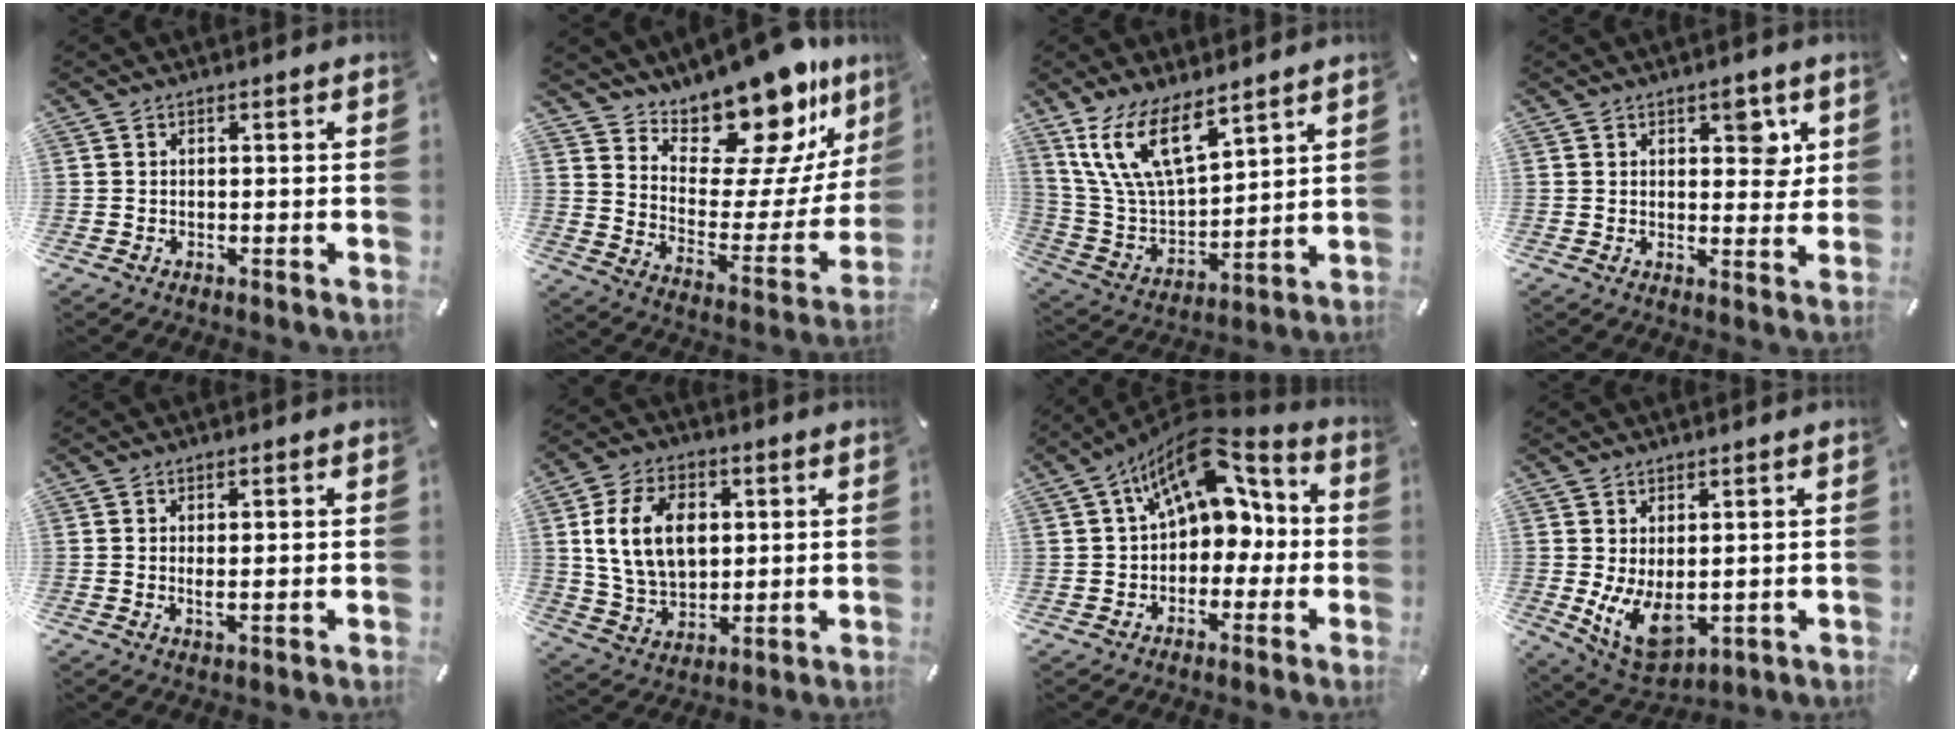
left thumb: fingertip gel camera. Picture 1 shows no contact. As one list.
[{"total": 19.1, "force": [16.9, 6.7, 5.9], "torque": [-0.080, -0.157, 0.285]}, {"total": 16.0, "force": [10.8, 7.4, 9.3], "torque": [-0.233, -0.053, 0.197]}, {"total": 5.5, "force": [2.6, 3.1, 3.6], "torque": [-0.021, -0.015, 0.035]}, {"total": 2.1, "force": [0.4, 0.4, 2.0], "torque": [-0.047, -0.005, 0.005]}, {"total": 13.9, "force": [3.0, 10.0, 9.1], "torque": [-0.193, 0.008, 0.052]}, {"total": 14.8, "force": [6.1, 9.2, 9.8], "torque": [-0.154, -0.031, 0.106]}, {"total": 8.7, "force": [0.5, 5.3, 6.9], "torque": [-0.126, -0.025, 0.014]}]